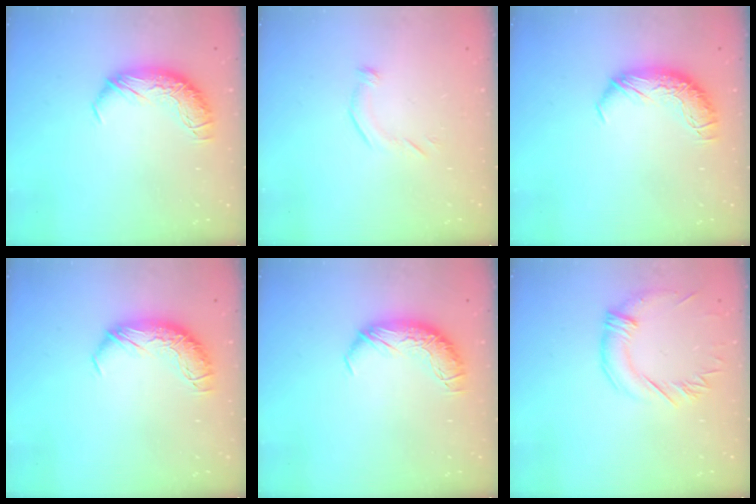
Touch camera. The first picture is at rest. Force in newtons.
{"total": 4.8, "press": 4.6, "slide": 1.3}
{"total": 0.0}
{"total": 0.0}
{"total": 0.0}
{"total": 1.3, "press": 0.2, "slide": 1.2}